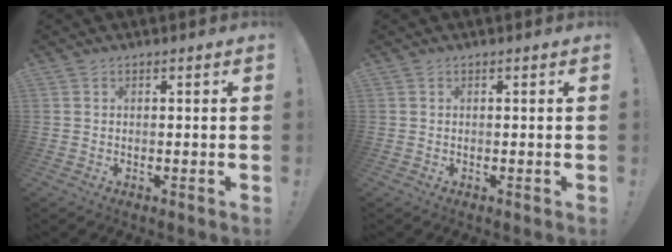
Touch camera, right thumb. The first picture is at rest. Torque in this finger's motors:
{"motor_torque": [0.00, 0.00, 0.00, 0.00, 0.00]}